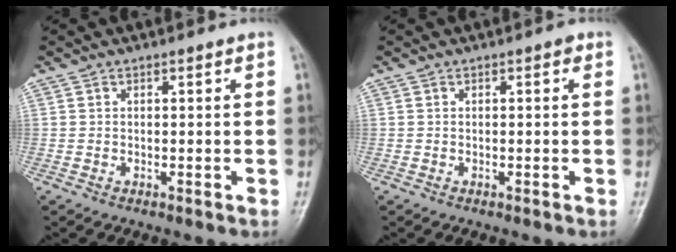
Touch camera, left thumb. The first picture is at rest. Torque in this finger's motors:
{"motor_torque": [0.60, 0.00, 0.30, -0.43, 0.00]}